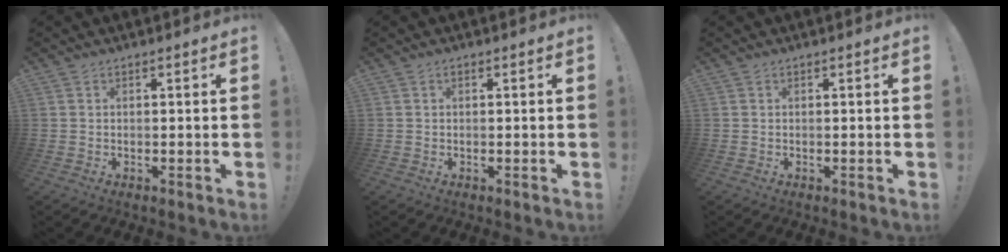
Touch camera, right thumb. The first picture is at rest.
{"total": 0.0}
{"total": 0.0}